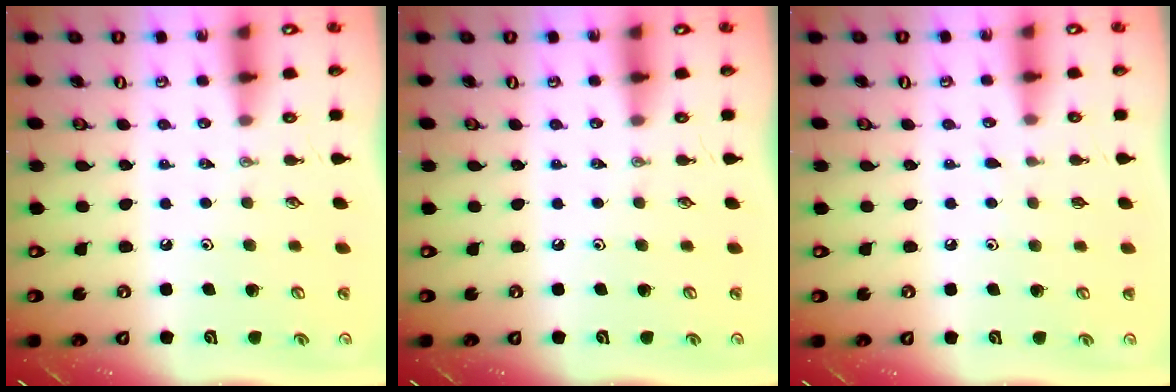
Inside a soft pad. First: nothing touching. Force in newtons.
{"total": 0.0}
{"total": 3.4, "press": 3.4, "slide": 0.3}